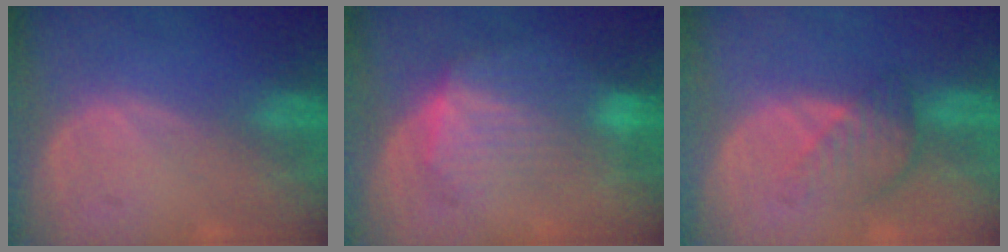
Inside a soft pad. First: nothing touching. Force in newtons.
{"total": 7.4, "press": 7.4, "slide": 0.2}
{"total": 4.5, "press": 4.1, "slide": 2.0}